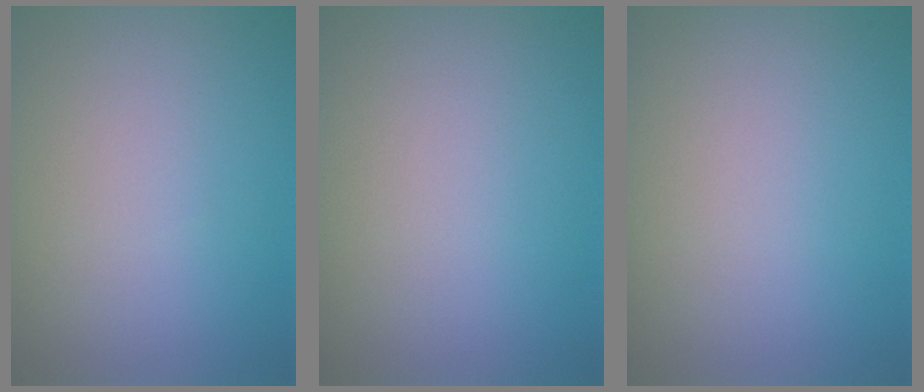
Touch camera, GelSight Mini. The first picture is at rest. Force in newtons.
{"total": 0.0}
{"total": 0.0}